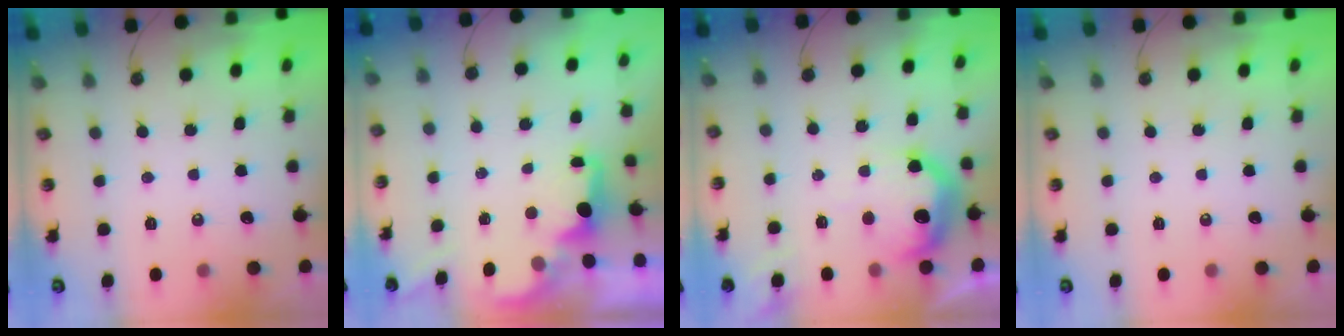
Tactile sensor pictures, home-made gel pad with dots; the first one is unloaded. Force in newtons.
{"total": 1.9, "press": 1.7, "slide": 0.8}
{"total": 17.0, "press": 16.9, "slide": 1.0}
{"total": 0.0}